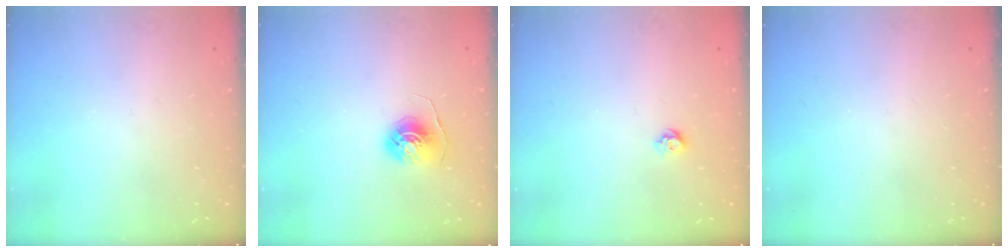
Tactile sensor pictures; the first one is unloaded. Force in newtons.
{"total": 6.1, "press": 6.1, "slide": 0.5}
{"total": 5.3, "press": 5.3, "slide": 0.8}
{"total": 0.0}